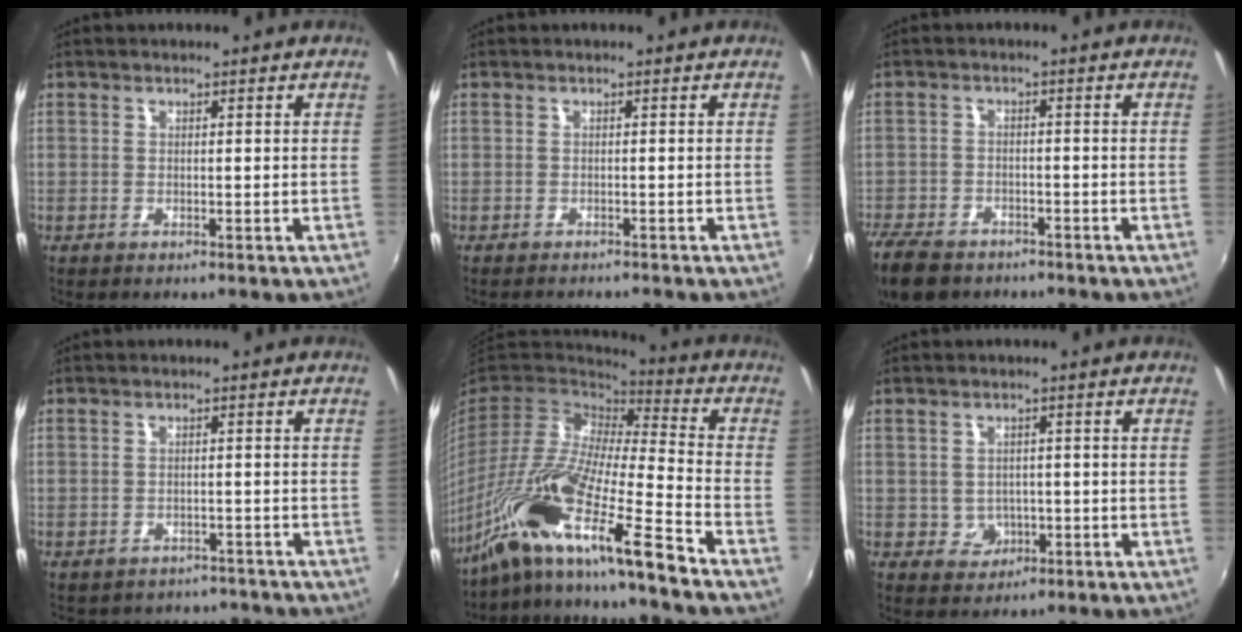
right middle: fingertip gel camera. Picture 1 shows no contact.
{"total": 2.7, "force": [-2.6, 0.3, 0.8], "torque": [-0.023, -0.016, -0.043]}
{"total": 11.4, "force": [-8.2, 6.3, 4.8], "torque": [-0.145, -0.021, -0.147]}
{"total": 7.8, "force": [-6.7, 3.5, 1.6], "torque": [-0.040, -0.006, -0.088]}
{"total": 21.4, "force": [-14.7, 1.1, 15.4], "torque": [-0.277, -0.037, -0.288]}
{"total": 3.7, "force": [-0.8, 3.5, 0.8], "torque": [-0.021, 0.005, -0.003]}